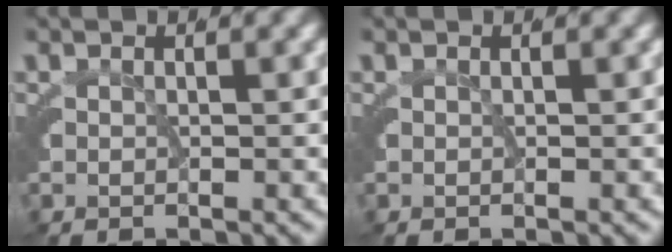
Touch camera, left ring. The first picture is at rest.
{"total": 0.0}